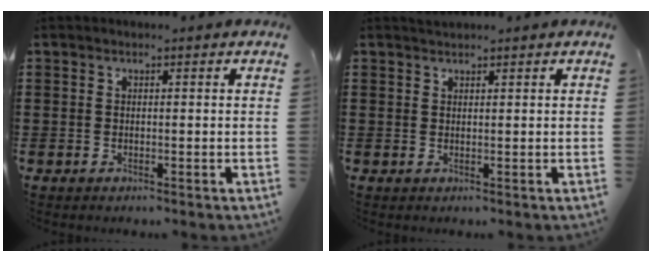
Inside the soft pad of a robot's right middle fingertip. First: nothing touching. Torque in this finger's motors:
{"motor_torque": [-0.14, -0.07, -0.02, 0.00]}